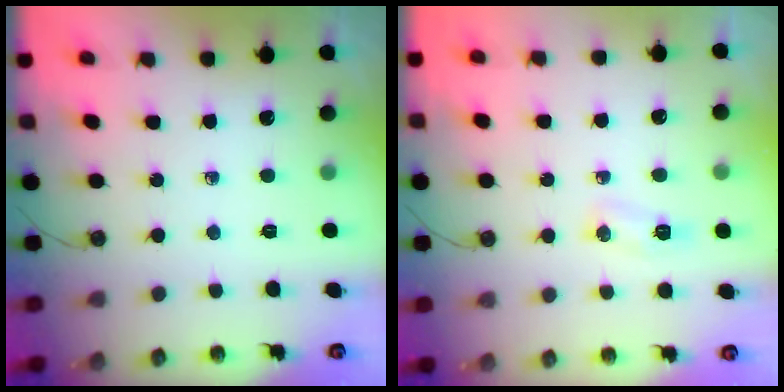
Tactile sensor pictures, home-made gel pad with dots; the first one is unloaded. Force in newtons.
{"total": 6.5, "press": 5.3, "slide": 3.8}